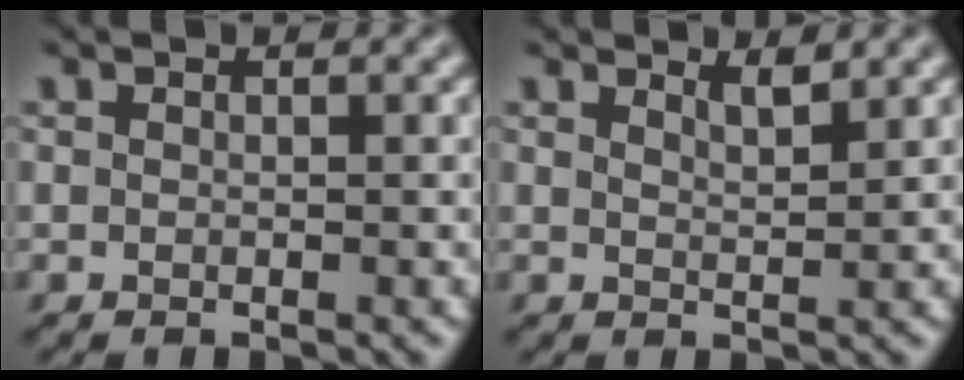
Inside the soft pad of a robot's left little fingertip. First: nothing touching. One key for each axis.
{"total": 1.4, "fx": 1.3, "fy": 0.0, "fz": 0.6, "tx": -0.016, "ty": 0.000, "tz": 0.022}